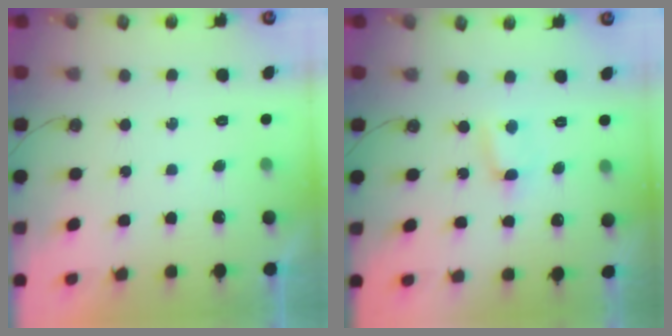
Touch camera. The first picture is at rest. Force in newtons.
{"total": 1.6, "press": 1.5, "slide": 0.3}